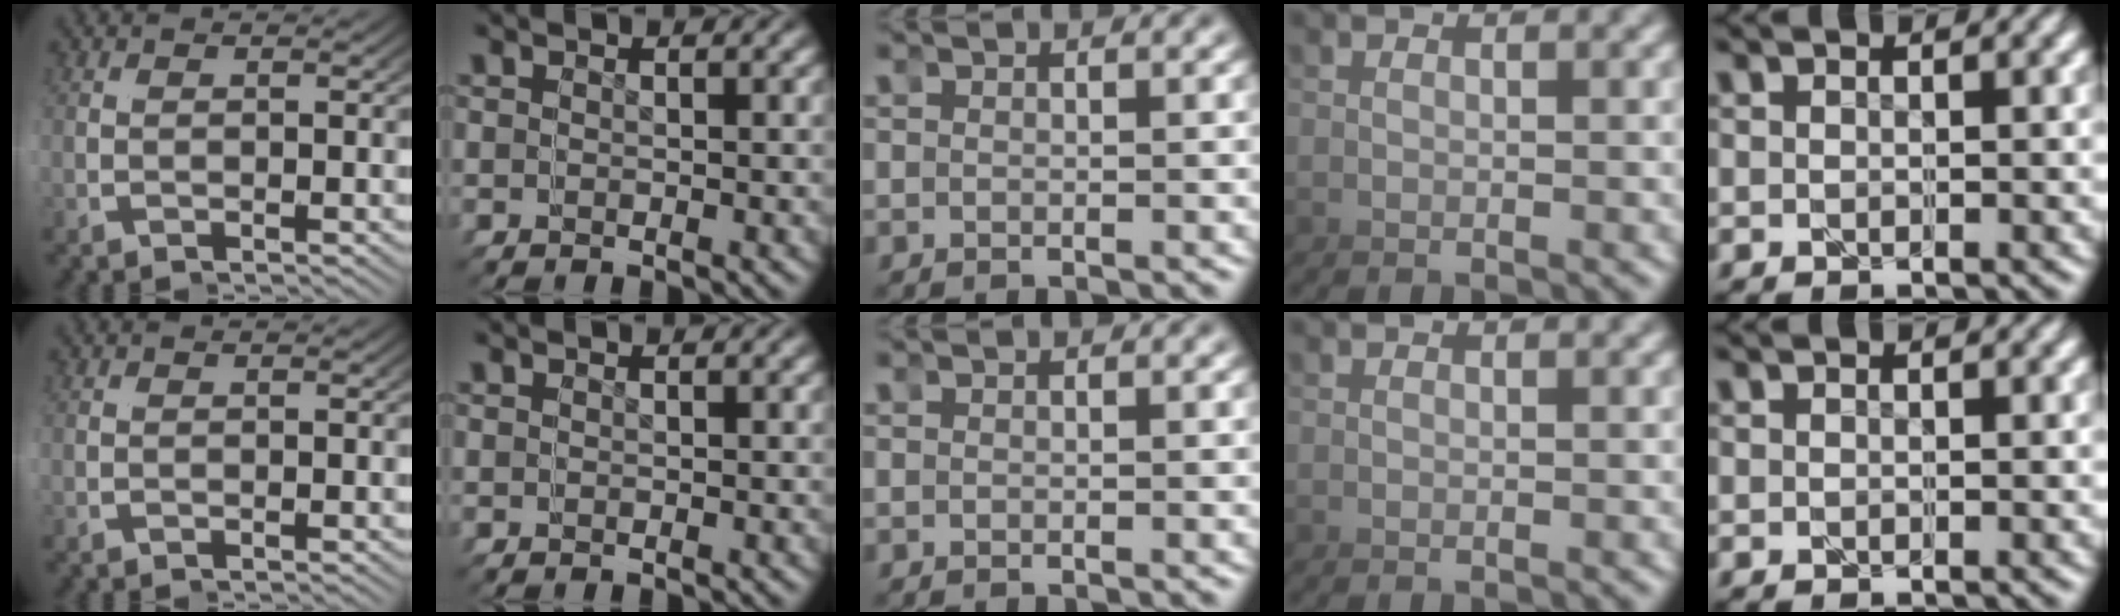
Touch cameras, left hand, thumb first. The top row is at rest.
{}